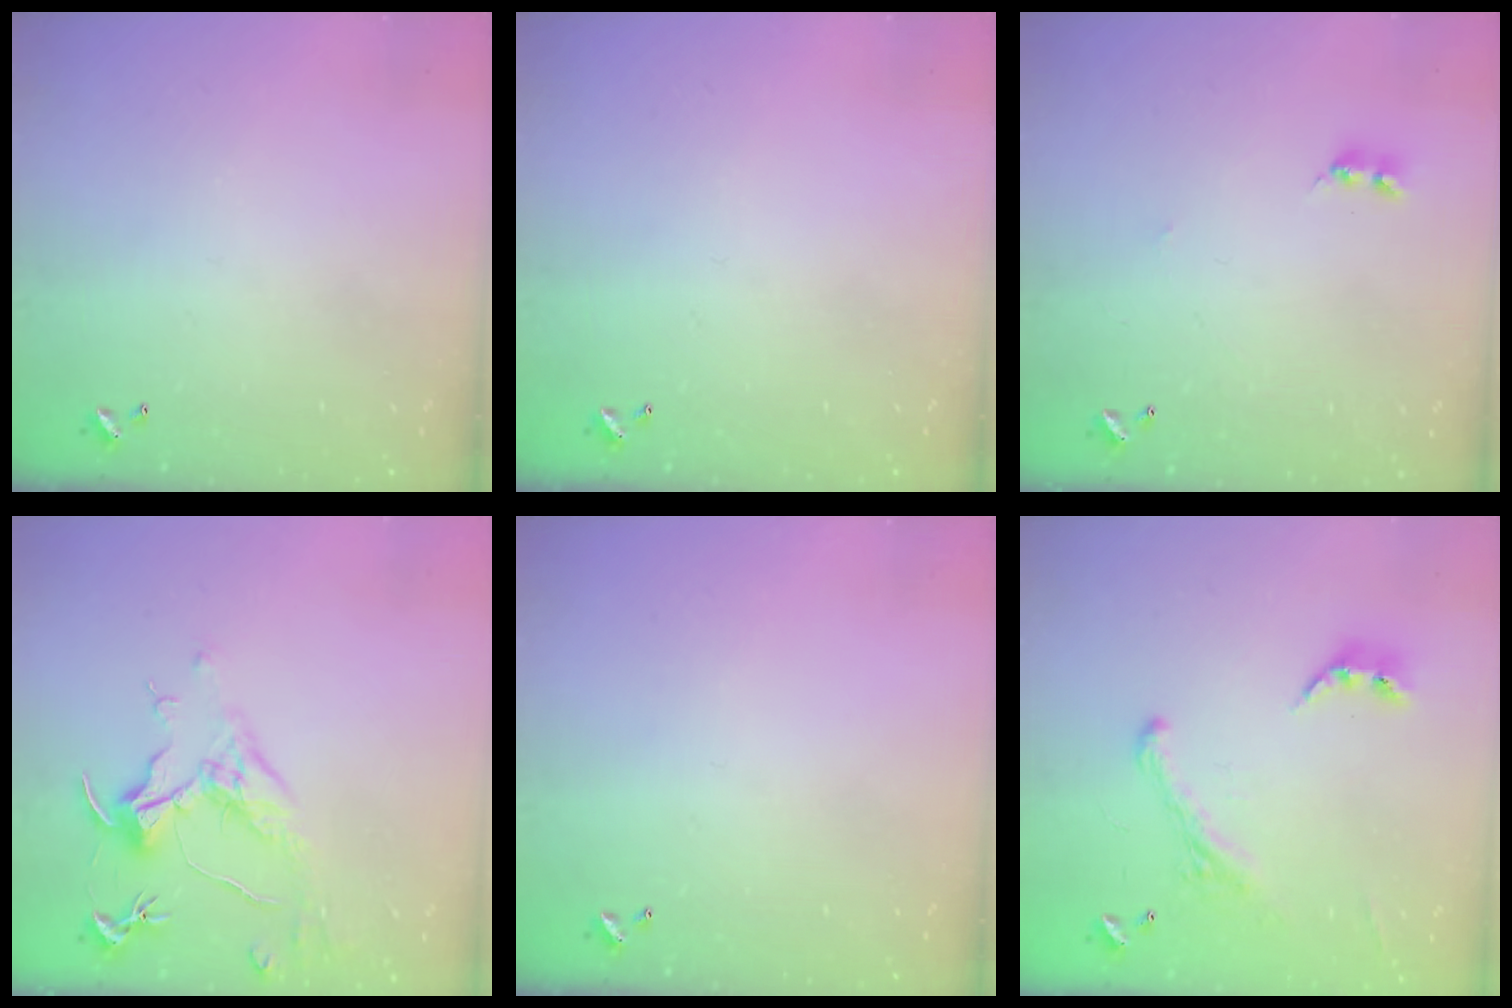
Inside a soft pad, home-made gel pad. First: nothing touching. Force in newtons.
{"total": 0.0}
{"total": 1.6, "press": 1.6, "slide": 0.4}
{"total": 1.6, "press": 1.3, "slide": 0.9}
{"total": 0.0}
{"total": 2.9, "press": 2.7, "slide": 1.2}